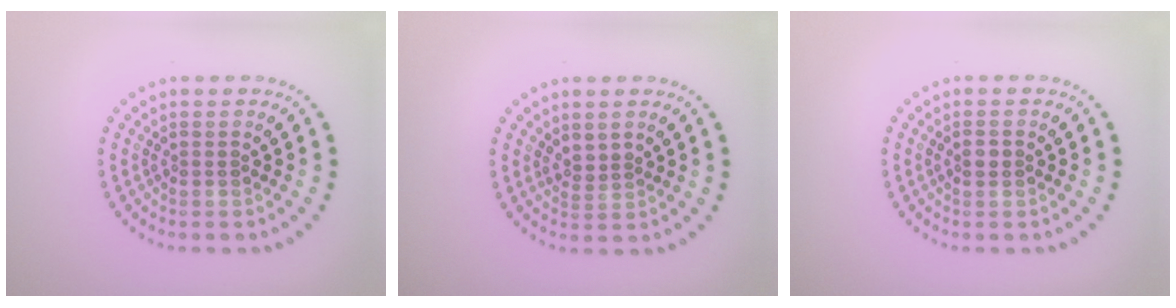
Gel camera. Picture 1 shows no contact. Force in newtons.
{"total": 1.1, "press": 0.7, "slide": 0.8}
{"total": 0.9, "press": 0.8, "slide": 0.3}